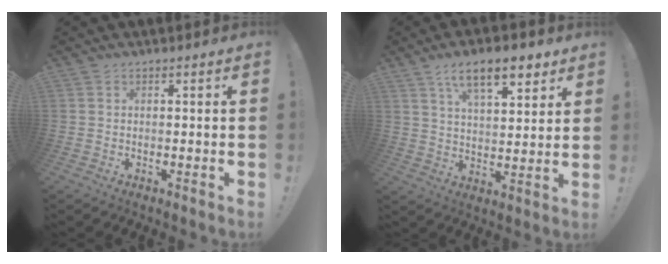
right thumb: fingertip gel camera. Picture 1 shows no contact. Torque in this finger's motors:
{"motor_torque": [0.11, 0.34, 0.85, 0.52, 0.31]}